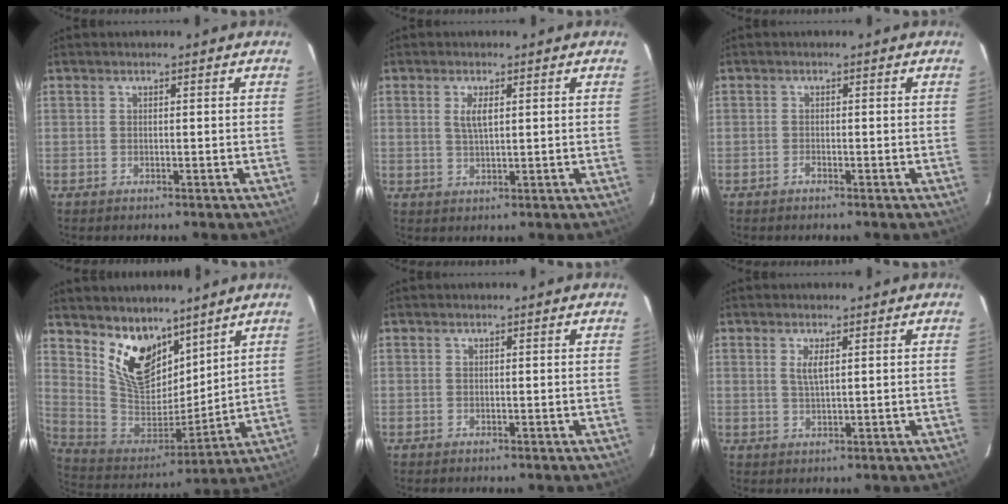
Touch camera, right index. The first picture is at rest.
{"total": 2.8, "force": [1.0, 0.9, 2.5], "torque": [-0.047, 0.001, 0.020]}
{"total": 0.7, "force": [-0.6, 0.2, 0.2], "torque": [-0.002, 0.002, -0.014]}
{"total": 15.5, "force": [10.3, 8.5, 7.9], "torque": [-0.162, 0.001, 0.209]}
{"total": 0.0}
{"total": 2.3, "force": [1.0, 0.4, 2.1], "torque": [-0.039, 0.001, 0.018]}